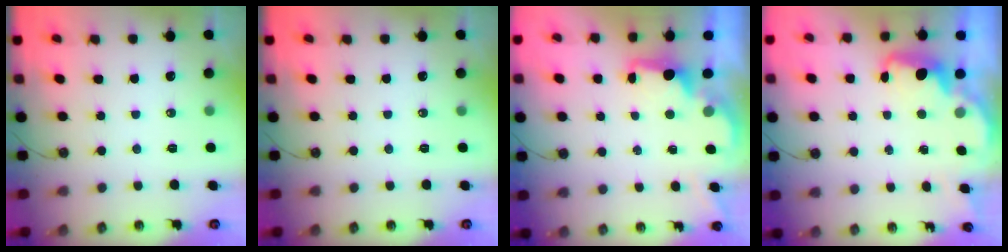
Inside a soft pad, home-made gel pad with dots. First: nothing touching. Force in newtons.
{"total": 0.0}
{"total": 1.8, "press": 1.7, "slide": 0.6}
{"total": 2.5, "press": 2.4, "slide": 0.7}